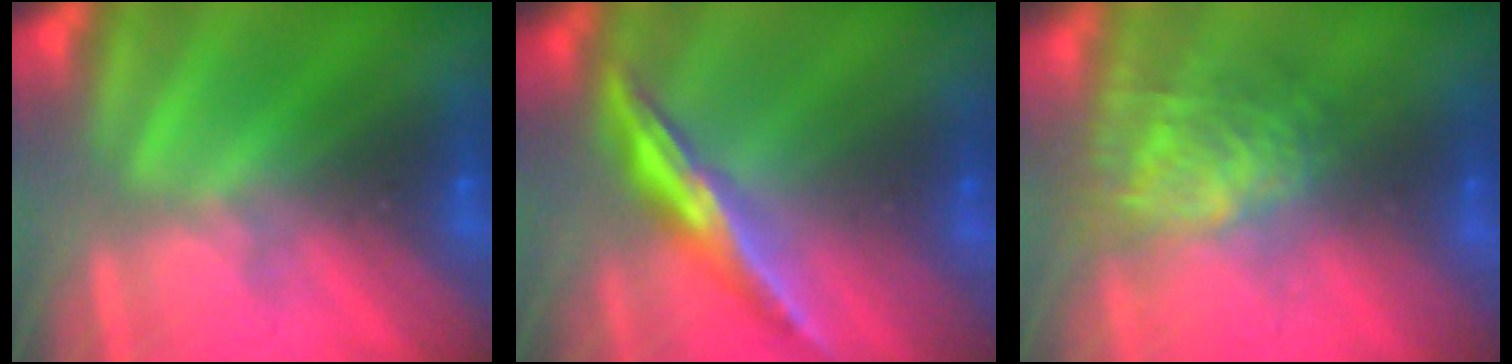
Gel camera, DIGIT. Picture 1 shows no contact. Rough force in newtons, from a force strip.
{"total": 1.6}
{"total": 7.6}